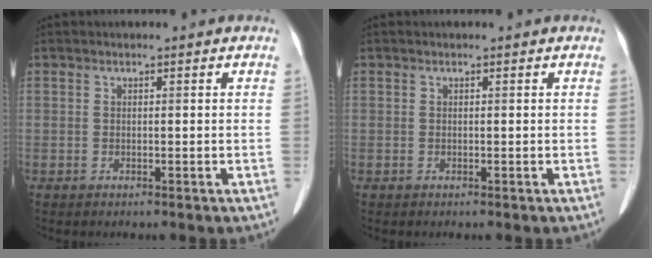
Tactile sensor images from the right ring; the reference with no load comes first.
{"total": 0.0}